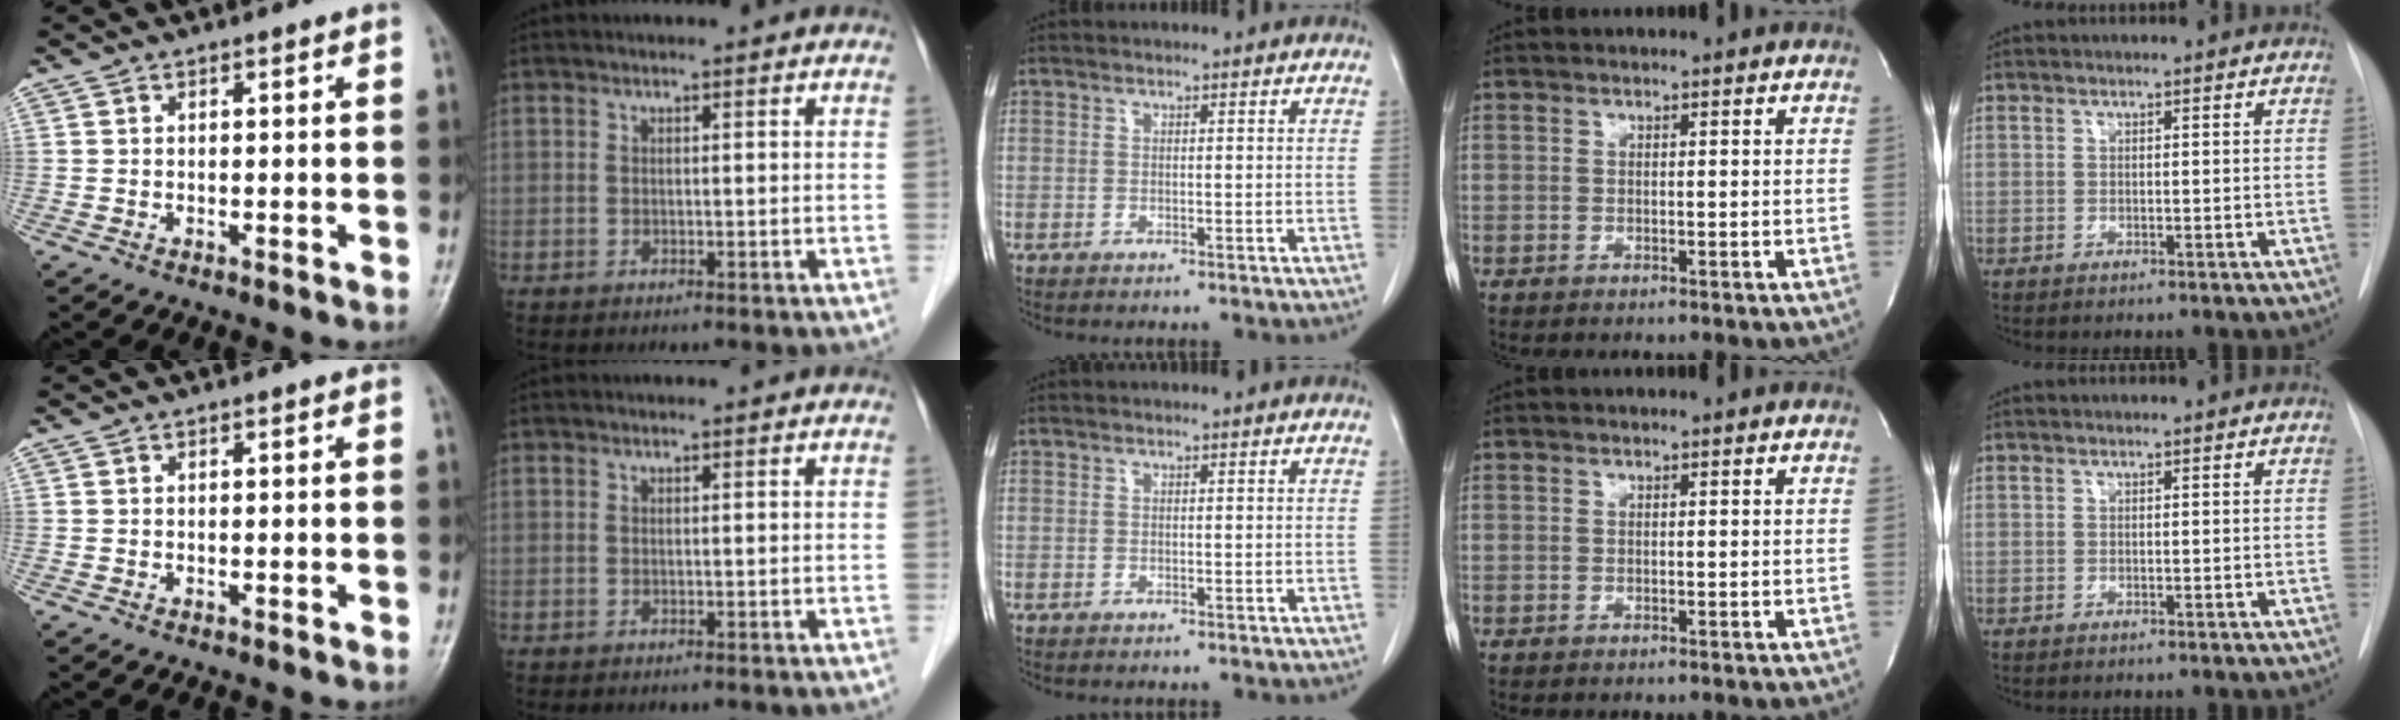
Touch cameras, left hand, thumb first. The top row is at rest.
{}